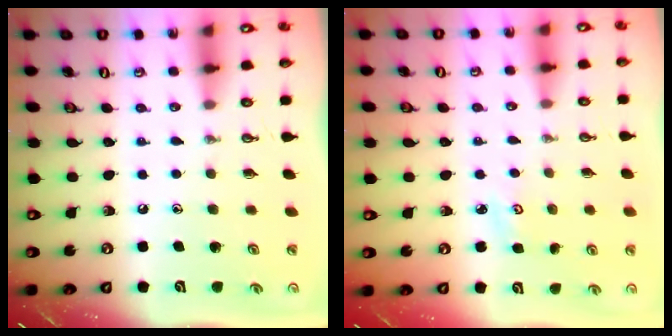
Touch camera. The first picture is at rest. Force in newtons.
{"total": 2.9, "press": 2.9, "slide": 0.4}